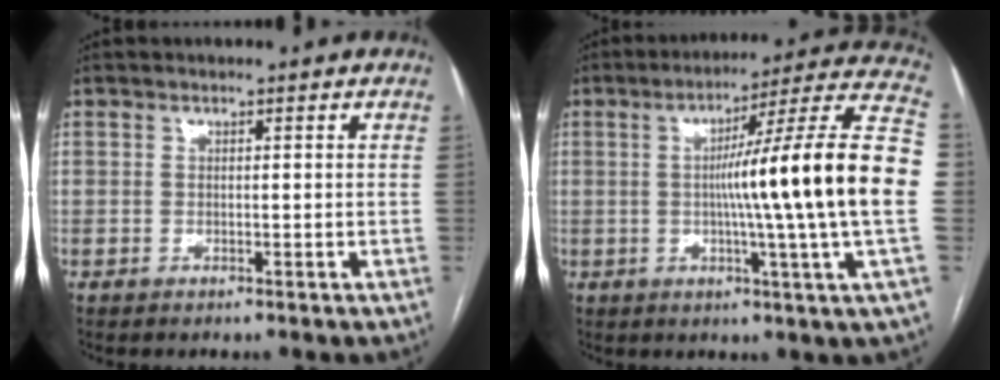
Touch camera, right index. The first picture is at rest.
{"total": 21.3, "force": [-0.9, -2.3, 21.1], "torque": [-0.268, 0.006, -0.032]}